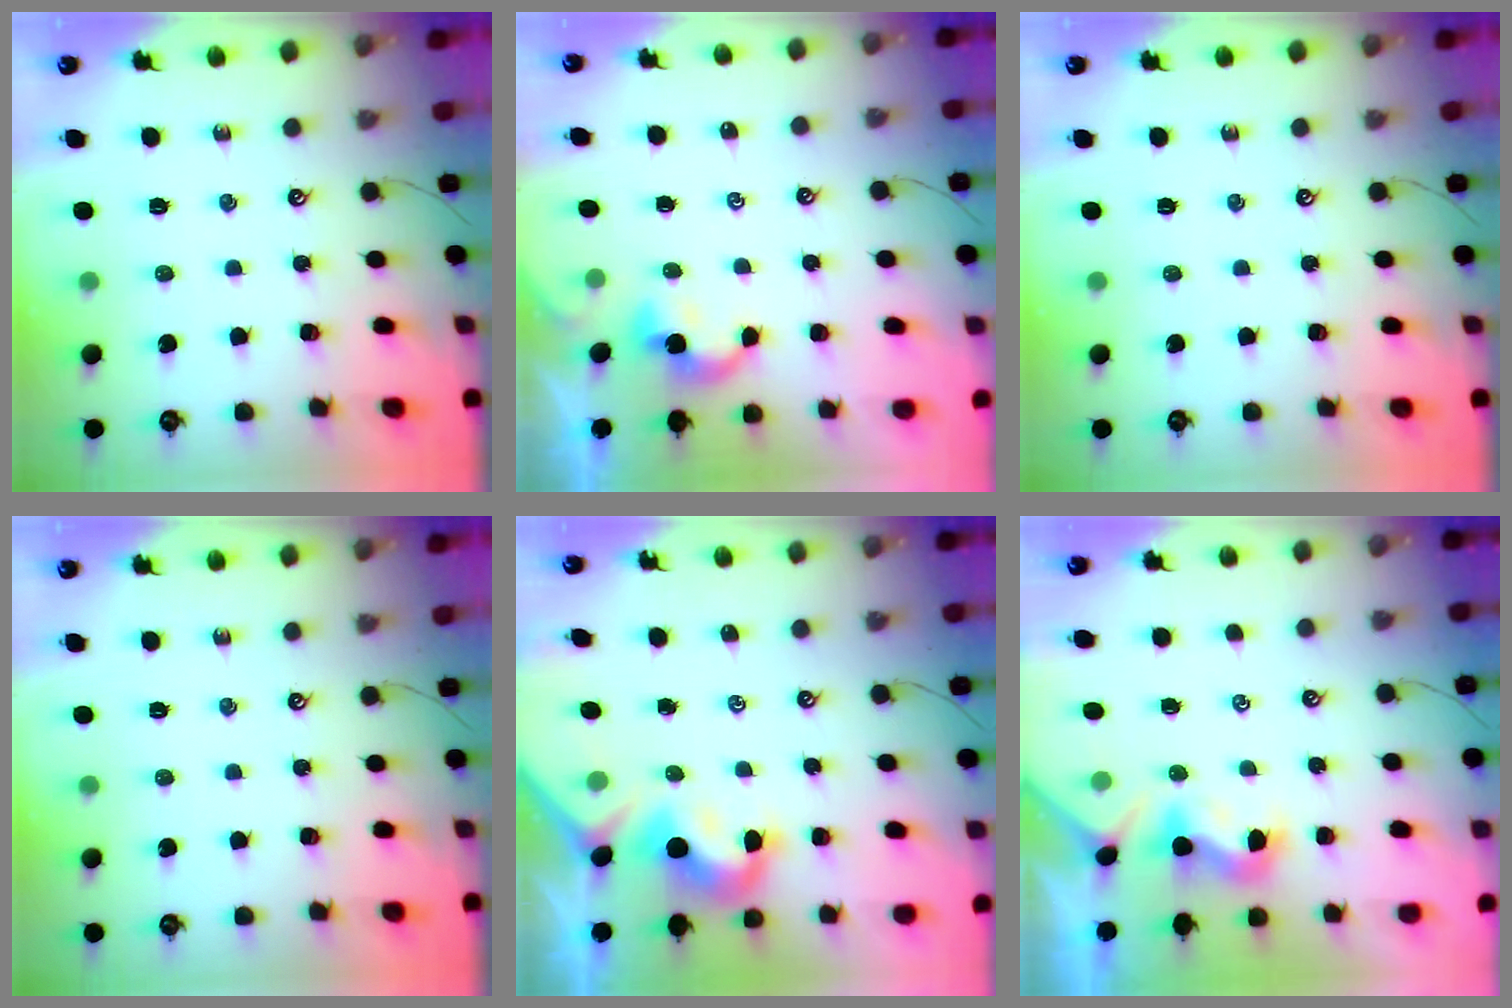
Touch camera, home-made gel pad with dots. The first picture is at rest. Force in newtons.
{"total": 0.0}
{"total": 0.0}
{"total": 0.0}
{"total": 6.0, "press": 5.9, "slide": 1.0}
{"total": 1.0, "press": 0.8, "slide": 0.6}